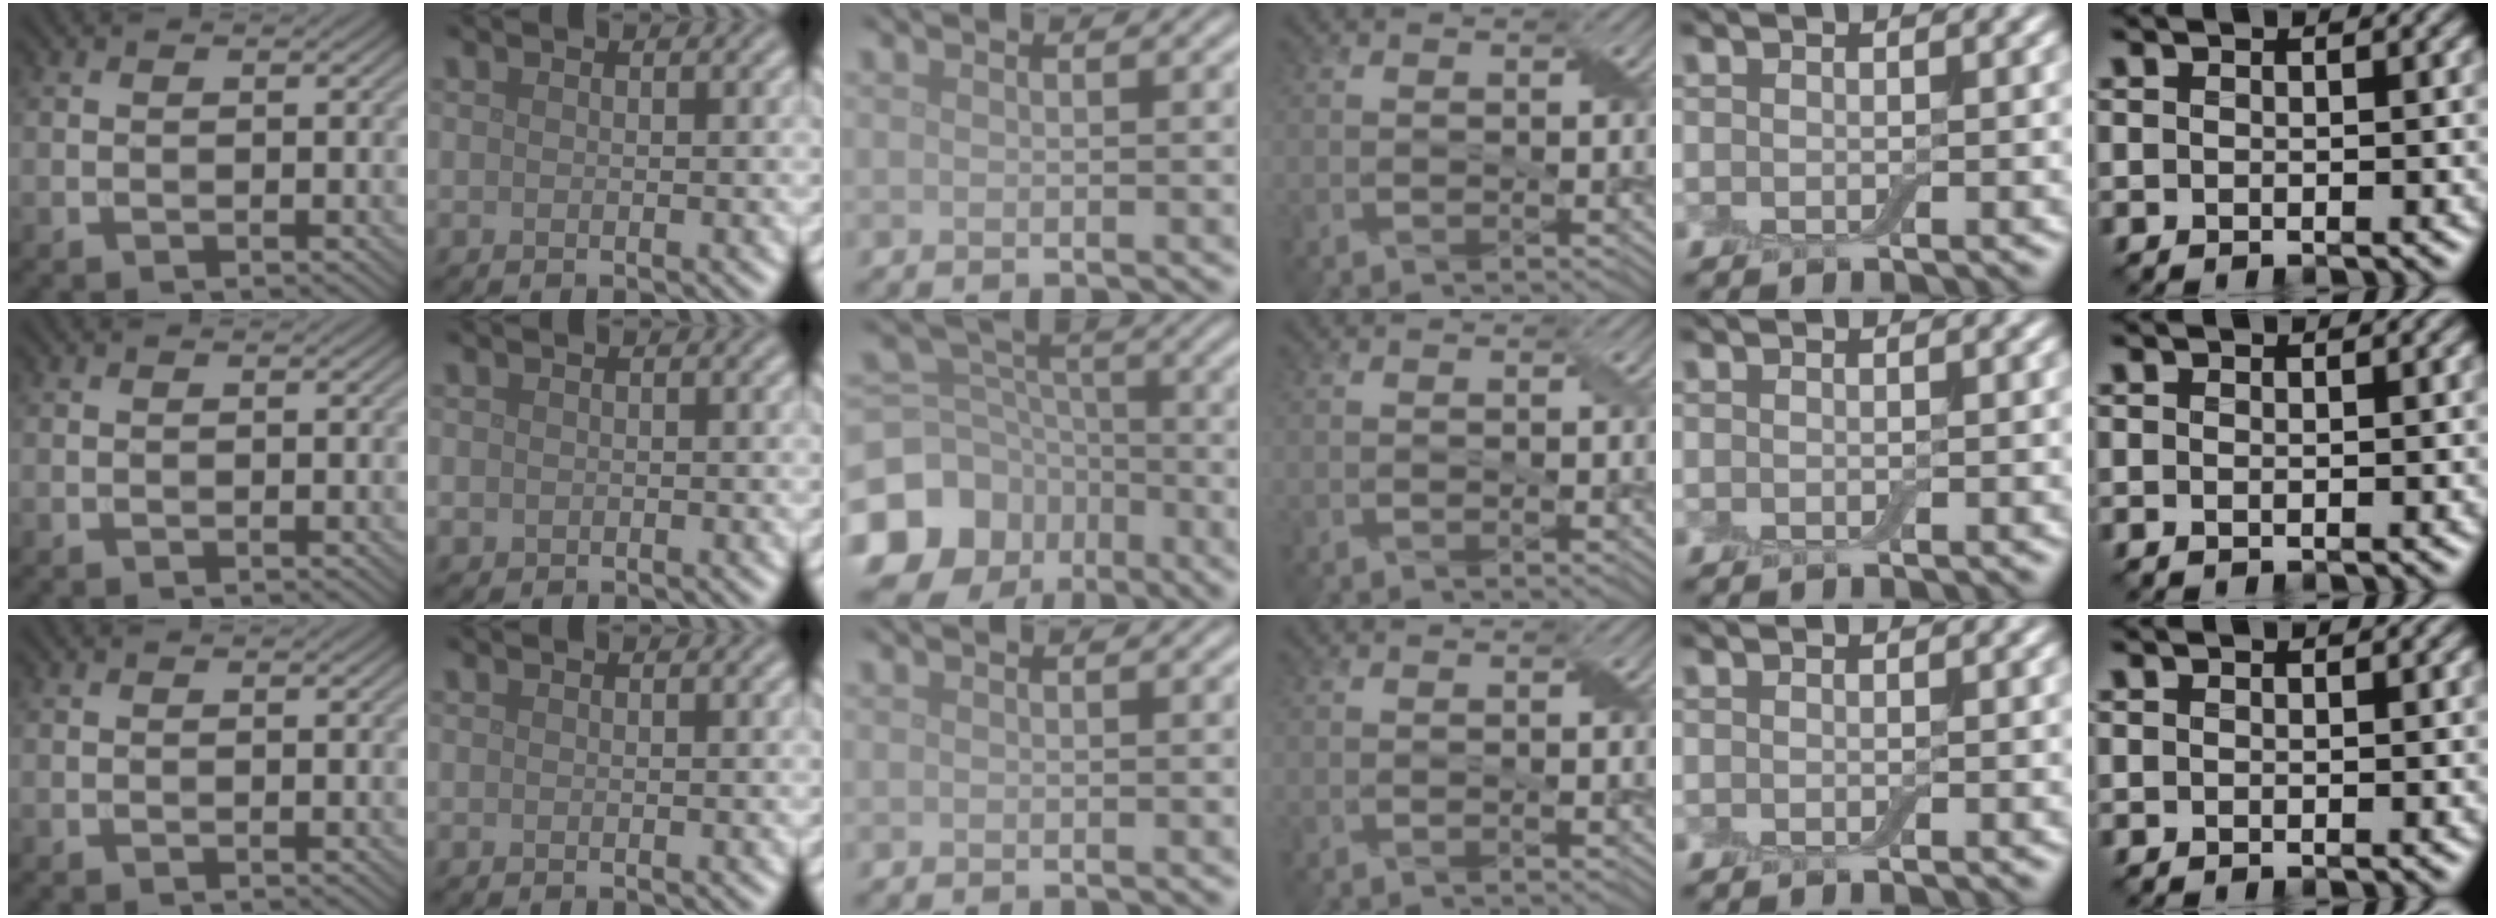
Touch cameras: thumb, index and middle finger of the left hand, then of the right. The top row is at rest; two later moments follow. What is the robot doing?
{"motion": "fold", "object": "cloth"}